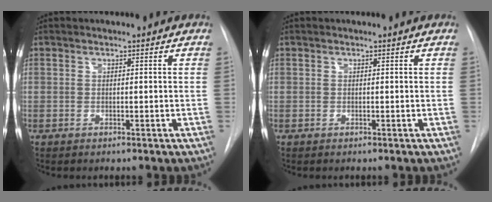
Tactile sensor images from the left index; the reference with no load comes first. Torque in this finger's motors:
{"motor_torque": [0.00, 0.01, 0.00, 0.00]}